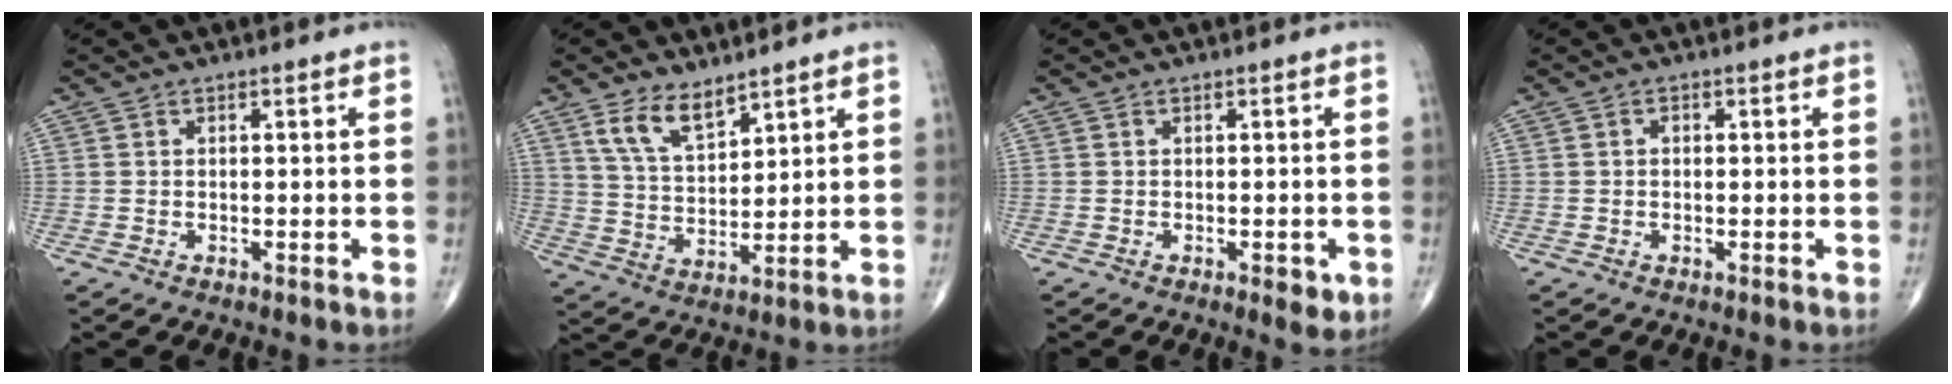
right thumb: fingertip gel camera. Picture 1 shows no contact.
{"total": 7.9, "force": [5.4, 3.6, 4.5], "torque": [-0.068, -0.037, 0.111]}
{"total": 3.0, "force": [-1.0, 1.3, 2.5], "torque": [-0.023, -0.004, -0.009]}
{"total": 0.8, "force": [0.1, 0.6, 0.5], "torque": [-0.008, 0.003, 0.000]}